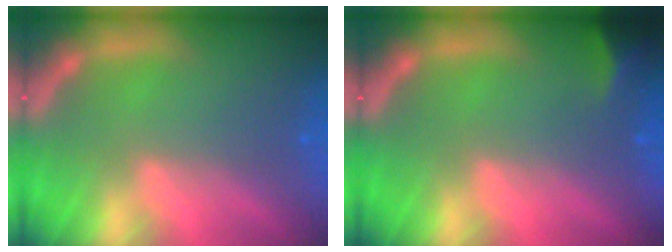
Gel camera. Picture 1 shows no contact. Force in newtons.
{"total": 2.9}